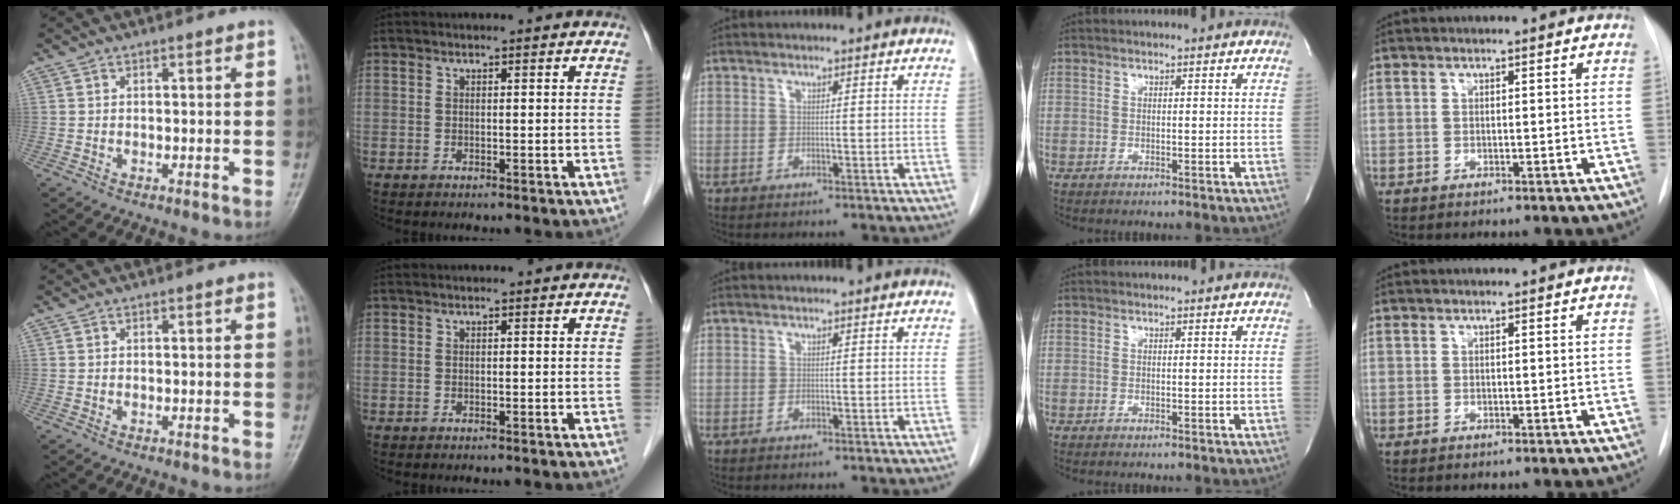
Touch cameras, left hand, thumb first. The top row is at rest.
{}